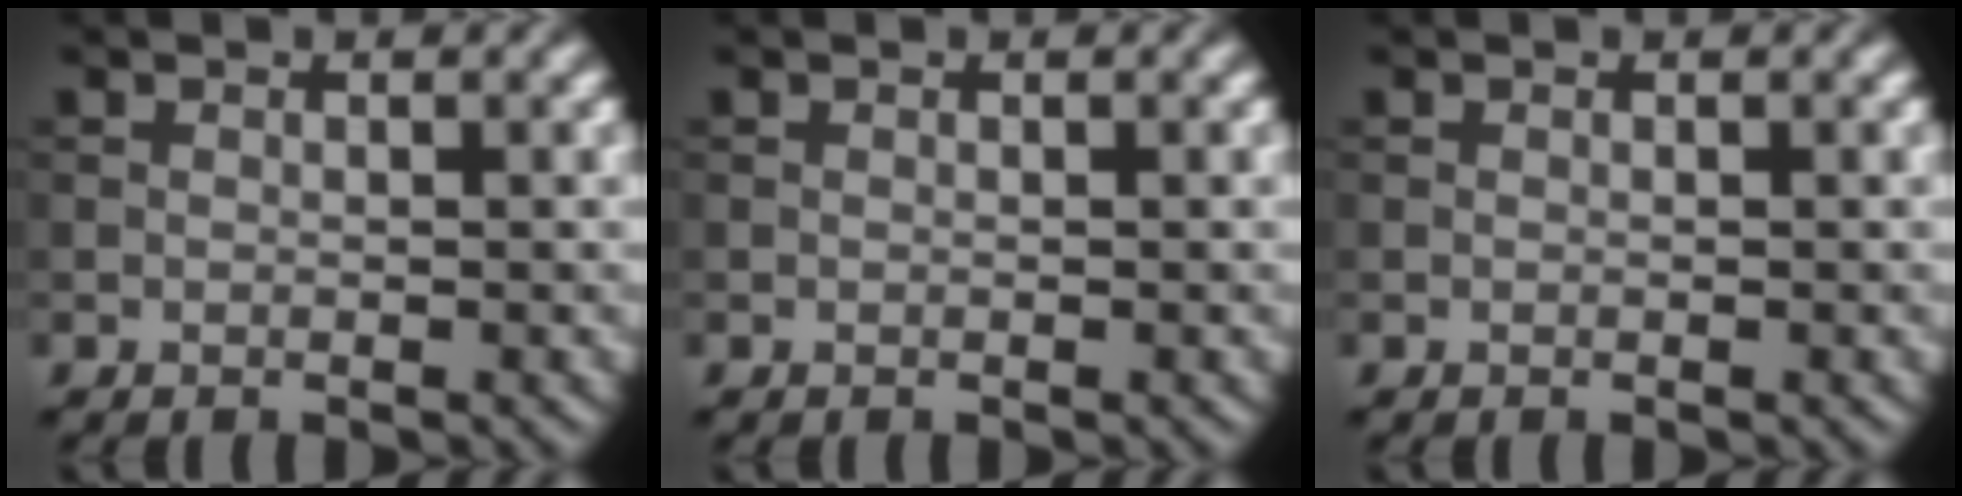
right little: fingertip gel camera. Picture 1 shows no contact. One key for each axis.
{"total": 0.0}
{"total": 0.0}